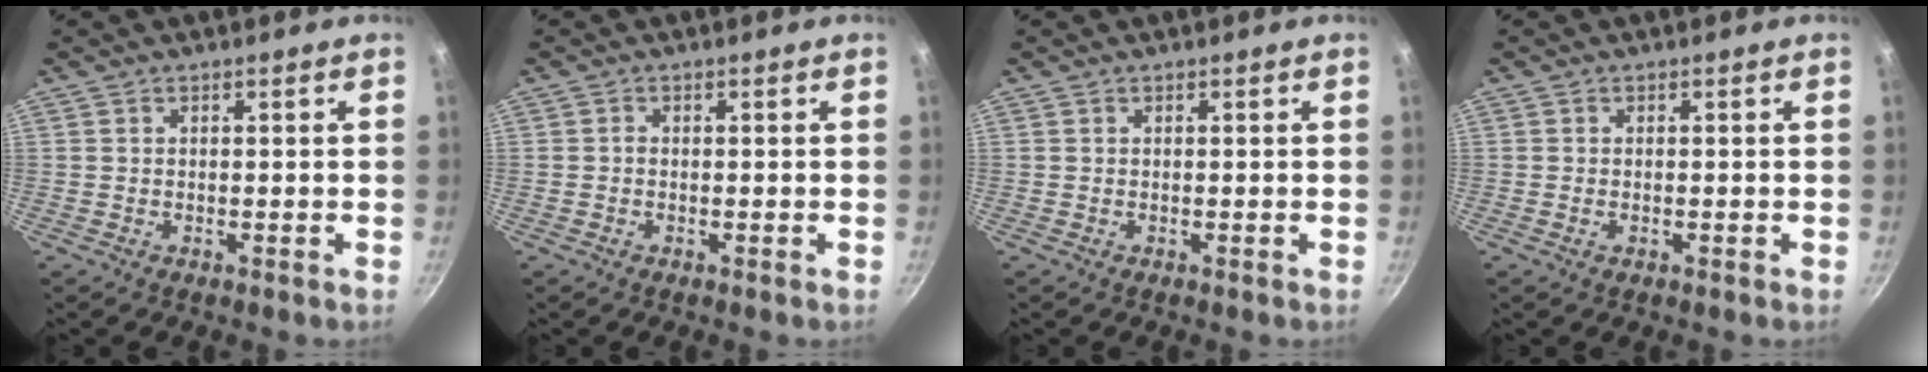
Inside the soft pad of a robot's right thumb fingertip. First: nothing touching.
{"total": 0.6, "force": [-0.2, 0.5, 0.2], "torque": [-0.006, 0.002, -0.004]}
{"total": 0.0}
{"total": 0.7, "force": [-0.3, 0.4, 0.6], "torque": [-0.011, 0.001, -0.005]}